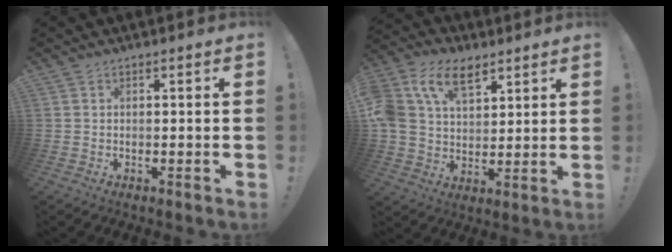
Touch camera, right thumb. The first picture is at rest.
{"total": 15.7, "force": [8.1, 10.2, 8.9], "torque": [-0.173, -0.034, 0.154]}